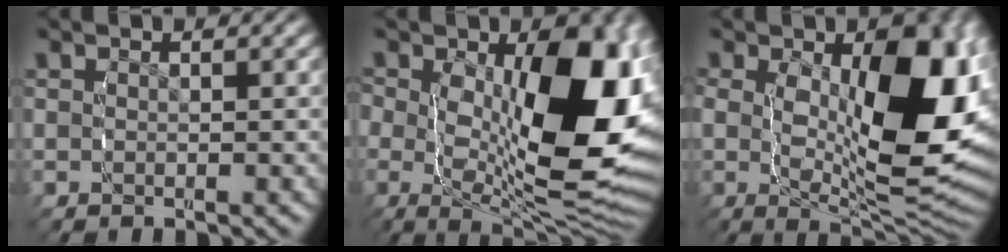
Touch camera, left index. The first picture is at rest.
{"total": 12.8, "force": [-0.7, 6.5, 11.0], "torque": [-0.181, -0.040, 0.007]}
{"total": 12.4, "force": [0.5, 6.0, 10.9], "torque": [-0.170, -0.028, 0.024]}